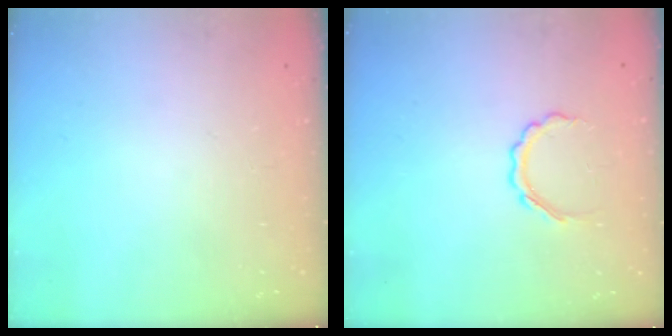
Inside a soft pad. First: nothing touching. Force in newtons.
{"total": 4.9, "press": 4.8, "slide": 1.3}